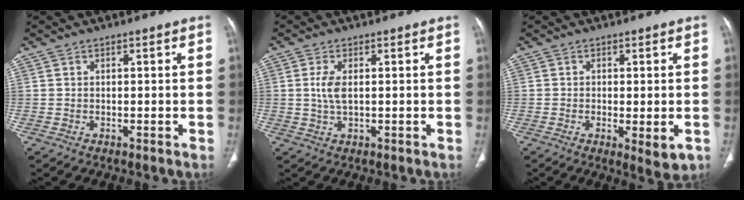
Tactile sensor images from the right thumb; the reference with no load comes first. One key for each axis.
{"total": 3.8, "fx": 0.5, "fy": 1.6, "fz": 3.4, "tx": -0.081, "ty": -0.002, "tz": 0.014}
{"total": 5.0, "fx": -1.3, "fy": 1.8, "fz": 4.5, "tx": -0.068, "ty": -0.013, "tz": -0.017}